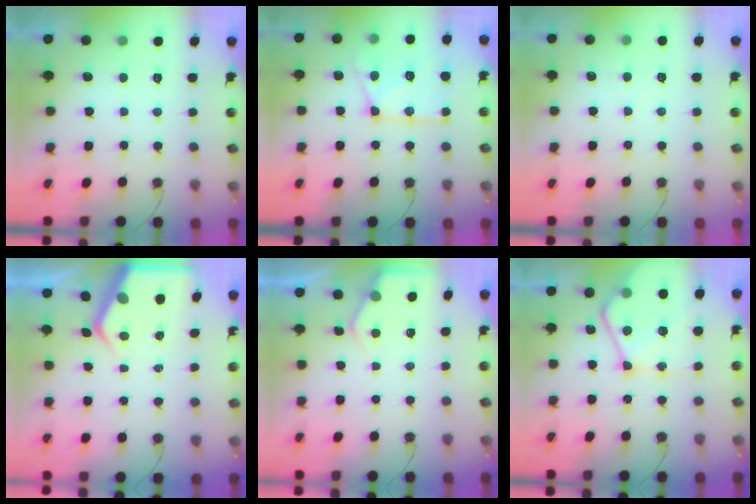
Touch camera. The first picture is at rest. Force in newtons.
{"total": 15.7, "press": 15.6, "slide": 2.0}
{"total": 4.0, "press": 4.0, "slide": 0.6}
{"total": 5.5, "press": 5.5, "slide": 0.4}
{"total": 4.0, "press": 4.0, "slide": 0.4}
{"total": 15.7, "press": 15.6, "slide": 1.6}